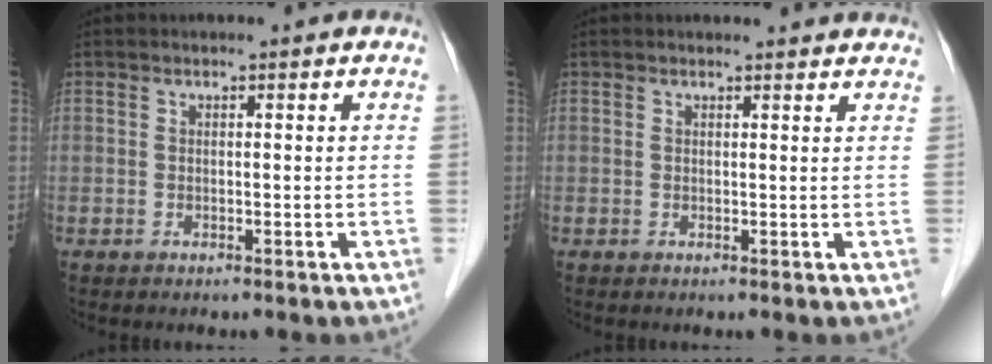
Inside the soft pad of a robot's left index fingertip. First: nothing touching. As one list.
[{"total": 4.5, "force": [4.3, 0.7, 0.8], "torque": [-0.009, 0.012, 0.040]}]